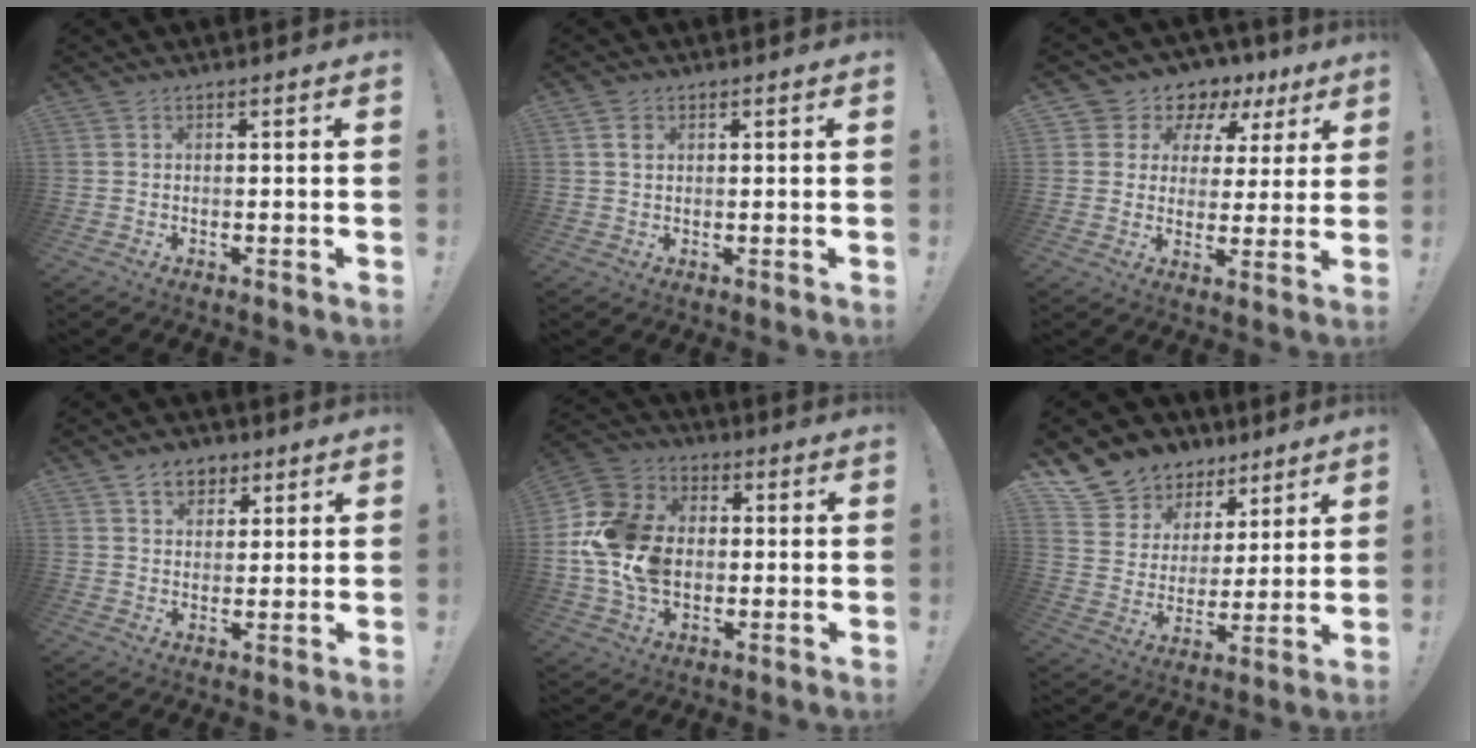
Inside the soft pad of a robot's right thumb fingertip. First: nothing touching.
{"total": 2.0, "force": [1.0, 1.4, 1.1], "torque": [-0.007, -0.004, 0.015]}
{"total": 7.0, "force": [3.3, 5.8, 1.9], "torque": [-0.031, -0.032, 0.063]}
{"total": 7.0, "force": [3.9, 5.2, 2.5], "torque": [-0.028, -0.020, 0.074]}
{"total": 17.1, "force": [0.2, 13.6, 10.4], "torque": [-0.188, 0.015, 0.009]}
{"total": 11.0, "force": [7.8, 7.6, 1.5], "torque": [-0.027, -0.070, 0.157]}